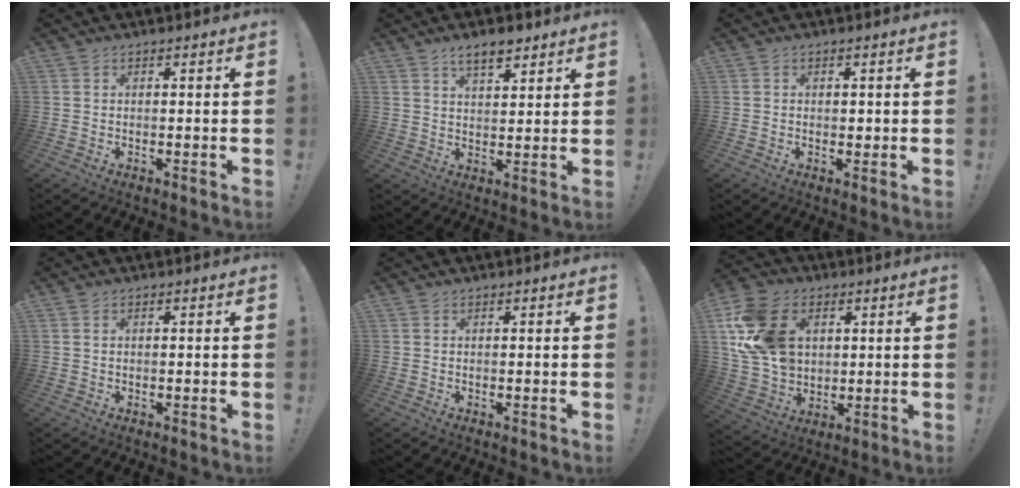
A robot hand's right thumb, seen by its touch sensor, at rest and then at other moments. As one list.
[{"total": 6.8, "force": [4.8, 2.9, 3.9], "torque": [-0.055, -0.021, 0.084]}, {"total": 1.0, "force": [0.1, 0.9, 0.6], "torque": [-0.001, 0.000, 0.001]}, {"total": 0.6, "force": [0.3, 0.3, 0.4], "torque": [-0.014, 0.003, 0.008]}, {"total": 0.0}, {"total": 19.4, "force": [5.8, 14.1, 12.1], "torque": [-0.229, -0.016, 0.114]}]